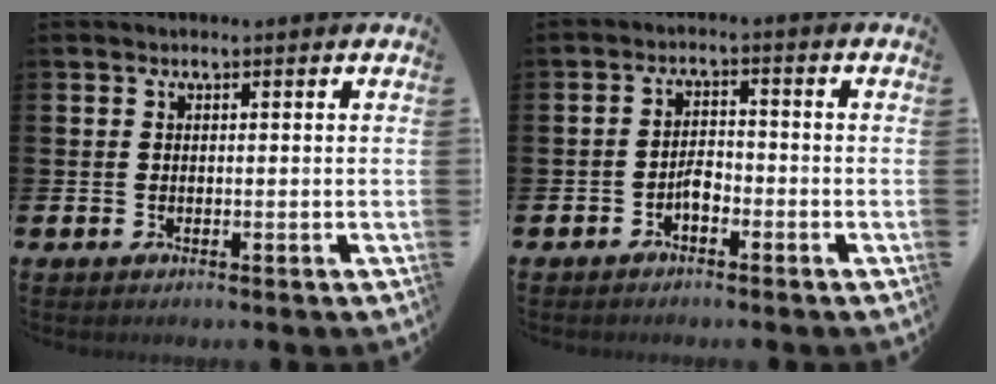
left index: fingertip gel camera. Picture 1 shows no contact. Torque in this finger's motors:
{"motor_torque": [-0.06, 0.08, 0.04, 0.01]}